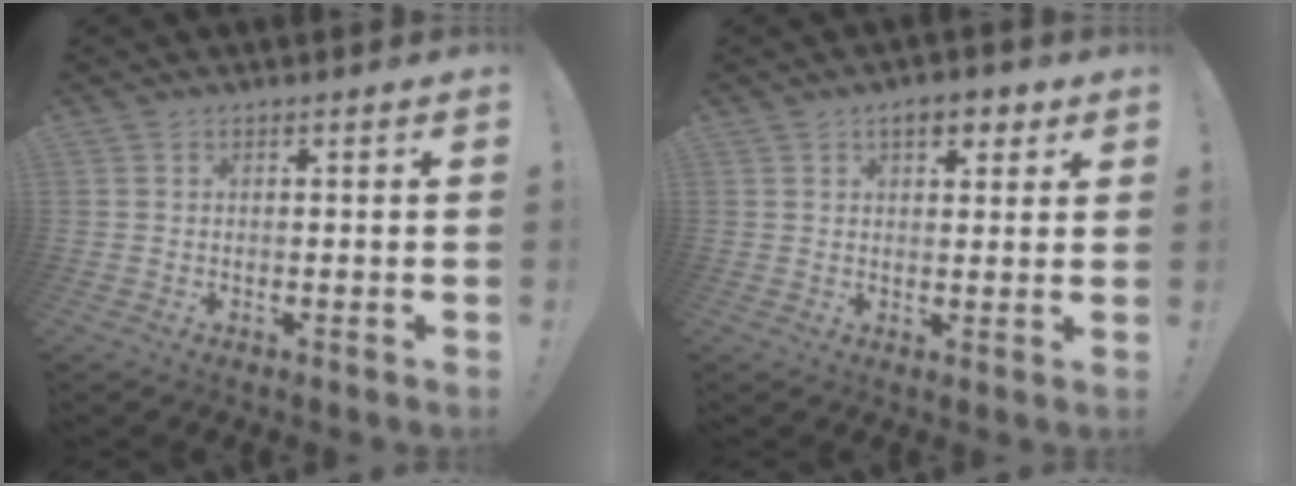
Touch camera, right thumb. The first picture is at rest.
{"total": 5.9, "force": [3.3, 3.0, 3.9], "torque": [-0.046, -0.006, 0.053]}